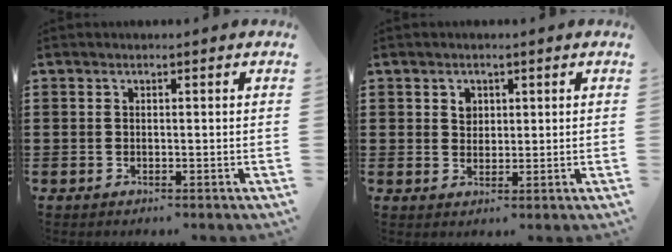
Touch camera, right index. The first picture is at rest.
{"total": 2.0, "force": [1.0, 1.6, 0.7], "torque": [-0.018, 0.007, 0.018]}